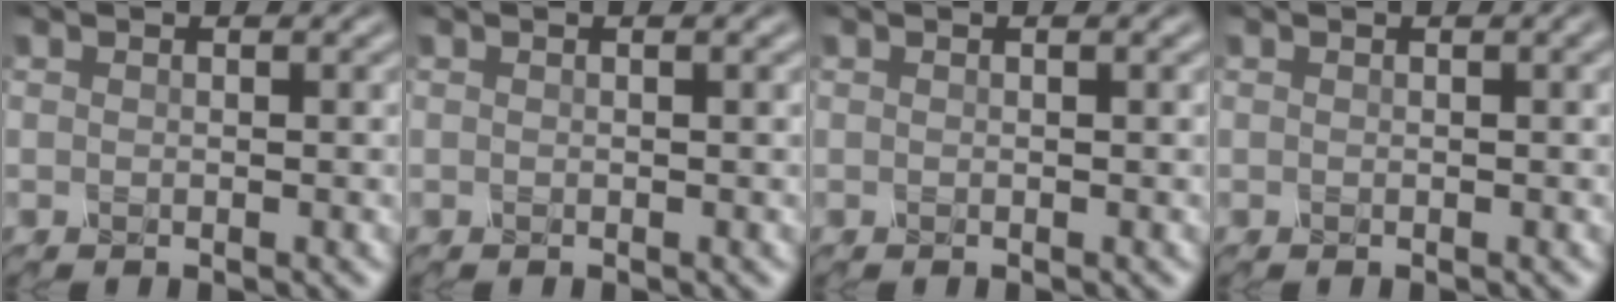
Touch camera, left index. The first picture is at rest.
{"total": 1.3, "force": [0.4, 0.7, 1.0], "torque": [-0.005, 0.011, -0.009]}
{"total": 1.0, "force": [0.4, 0.5, 0.7], "torque": [-0.003, 0.008, -0.007]}
{"total": 1.8, "force": [0.6, 0.8, 1.5], "torque": [-0.007, 0.015, -0.002]}